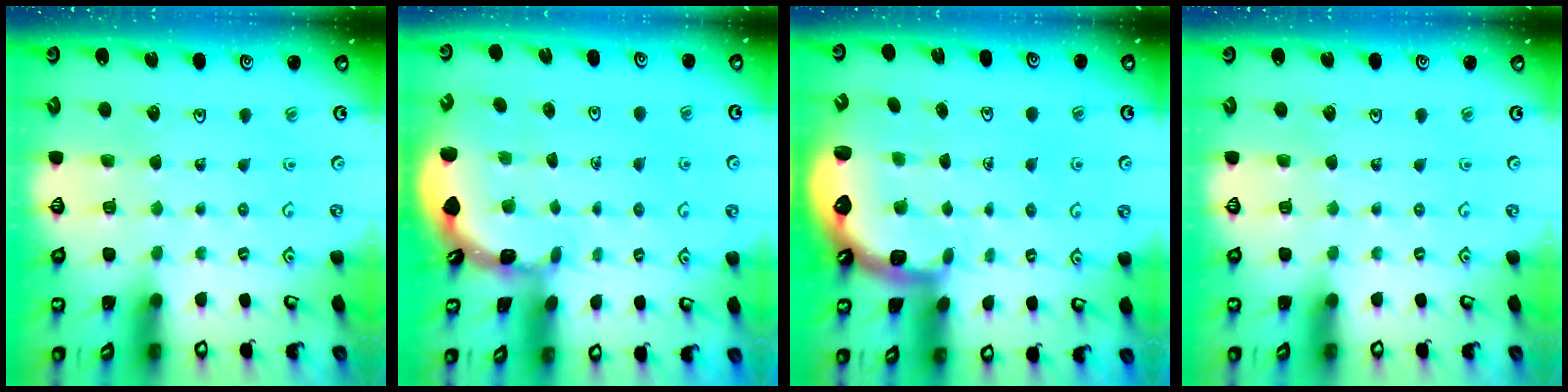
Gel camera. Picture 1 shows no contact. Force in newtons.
{"total": 1.6, "press": 1.5, "slide": 0.3}
{"total": 1.9, "press": 1.7, "slide": 0.6}
{"total": 0.0}